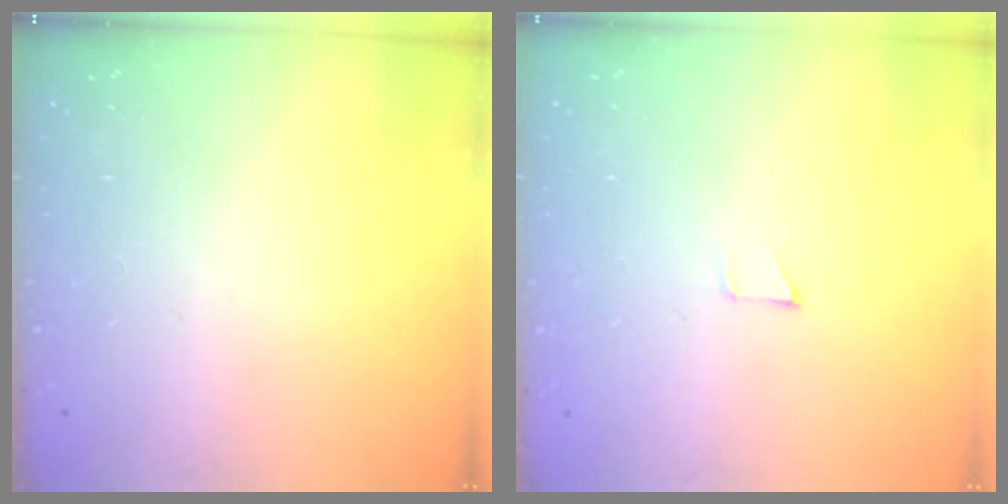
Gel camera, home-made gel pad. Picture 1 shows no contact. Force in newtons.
{"total": 2.6, "press": 2.6, "slide": 0.2}